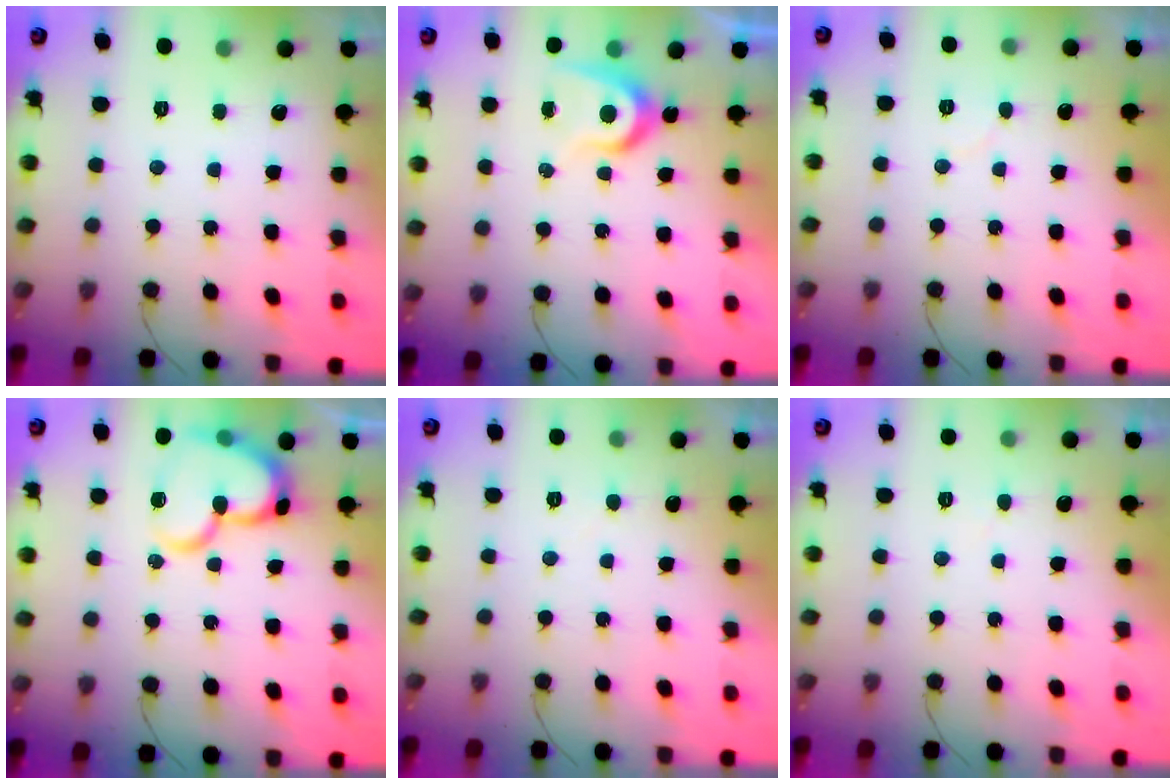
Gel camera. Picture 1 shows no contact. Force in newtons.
{"total": 6.8, "press": 6.8, "slide": 0.6}
{"total": 3.6, "press": 3.6, "slide": 0.3}
{"total": 17.3, "press": 17.3, "slide": 1.5}
{"total": 2.6, "press": 2.6, "slide": 0.3}
{"total": 3.3, "press": 3.3, "slide": 0.2}